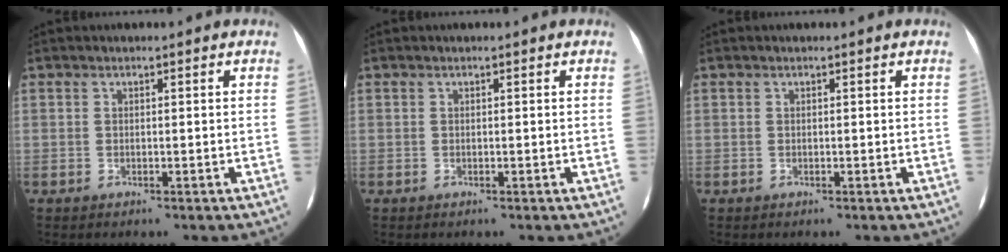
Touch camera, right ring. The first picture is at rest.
{"total": 0.0}
{"total": 0.0}